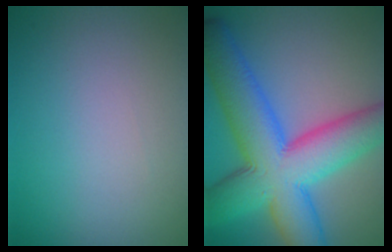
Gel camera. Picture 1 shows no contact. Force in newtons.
{"total": 12.3, "press": 12.3, "slide": 0.4}